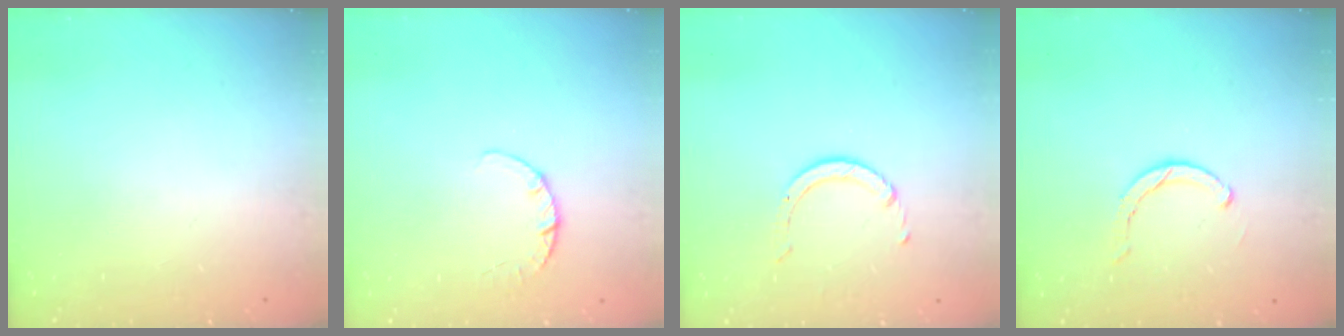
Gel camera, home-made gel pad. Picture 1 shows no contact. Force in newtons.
{"total": 2.7, "press": 2.7, "slide": 0.4}
{"total": 2.5, "press": 2.4, "slide": 0.3}
{"total": 2.8, "press": 2.7, "slide": 0.3}